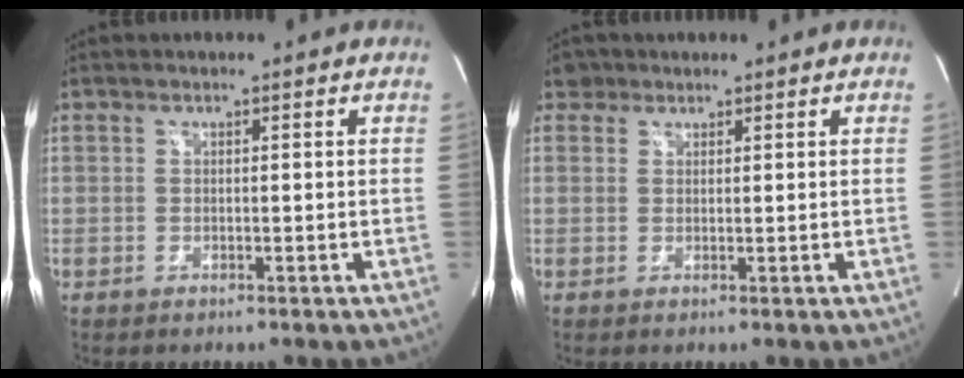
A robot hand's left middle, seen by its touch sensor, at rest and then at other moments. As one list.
[{"total": 2.0, "force": [1.3, 1.5, -0.1], "torque": [0.008, 0.009, 0.018]}]